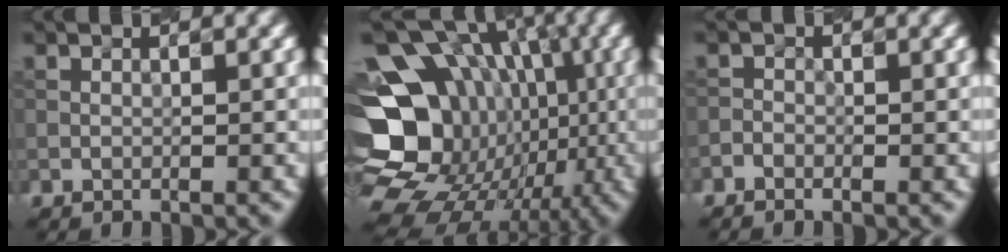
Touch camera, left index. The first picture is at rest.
{"total": 20.1, "force": [-3.6, 17.2, 9.8], "torque": [-0.153, 0.018, -0.078]}
{"total": 0.9, "force": [-0.8, 0.4, 0.2], "torque": [-0.001, 0.001, -0.020]}